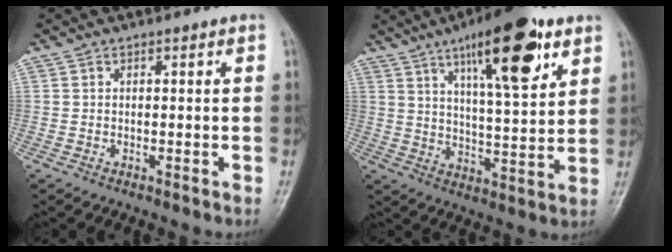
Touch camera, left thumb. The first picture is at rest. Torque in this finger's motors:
{"motor_torque": [2.39, 1.65, 1.73, -1.04, 0.15]}